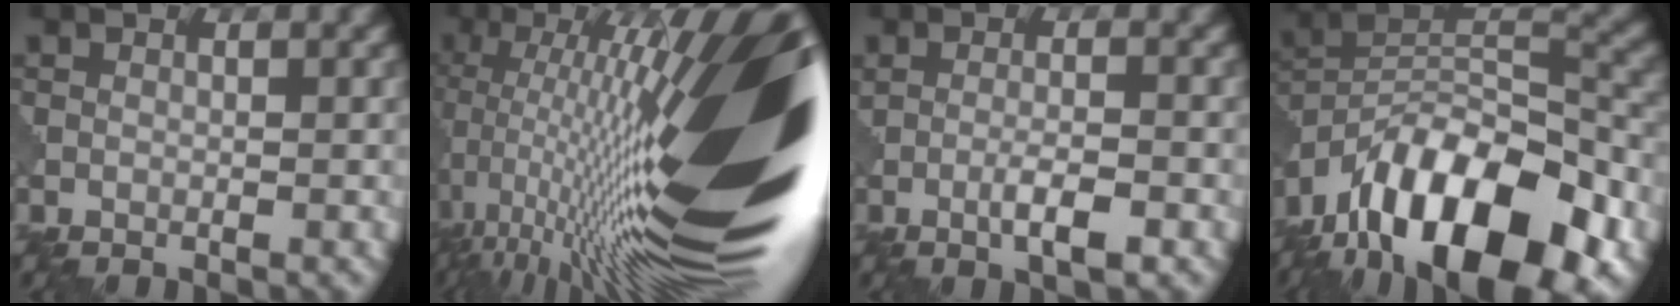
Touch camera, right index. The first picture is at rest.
{"total": 20.9, "force": [-1.4, 5.1, 20.2], "torque": [-0.335, 0.030, -0.023]}
{"total": 2.5, "force": [-1.0, 0.3, 2.3], "torque": [-0.041, 0.004, -0.012]}
{"total": 14.7, "force": [-8.9, 6.7, 9.6], "torque": [-0.167, 0.020, -0.160]}